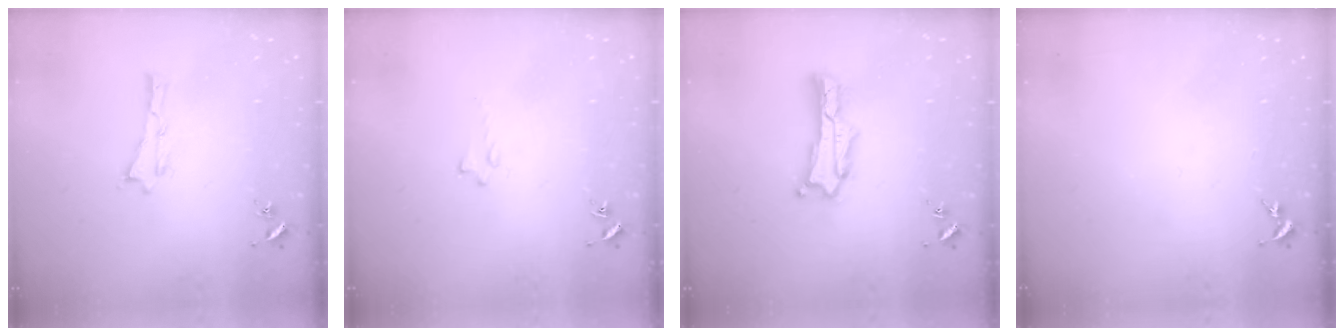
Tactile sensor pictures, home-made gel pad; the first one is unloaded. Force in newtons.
{"total": 0.8, "press": 0.7, "slide": 0.2}
{"total": 1.4, "press": 1.3, "slide": 0.2}
{"total": 0.0}